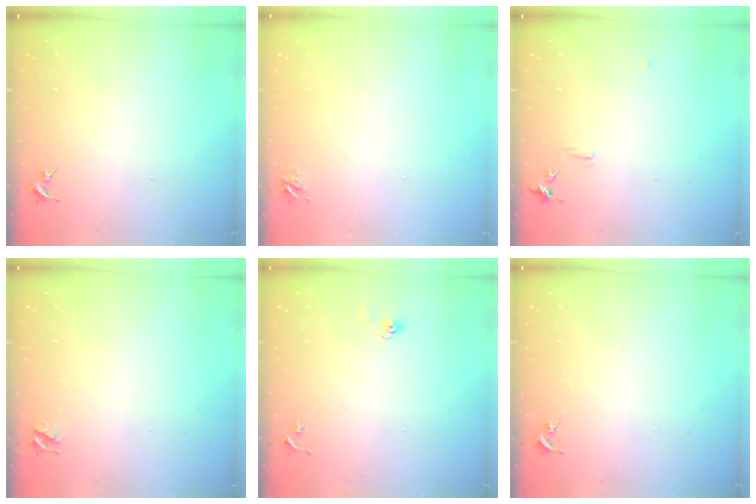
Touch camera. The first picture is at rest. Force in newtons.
{"total": 3.7, "press": 3.6, "slide": 0.5}
{"total": 5.6, "press": 5.5, "slide": 0.7}
{"total": 4.0, "press": 3.9, "slide": 0.4}
{"total": 3.7, "press": 3.2, "slide": 1.9}
{"total": 0.0}